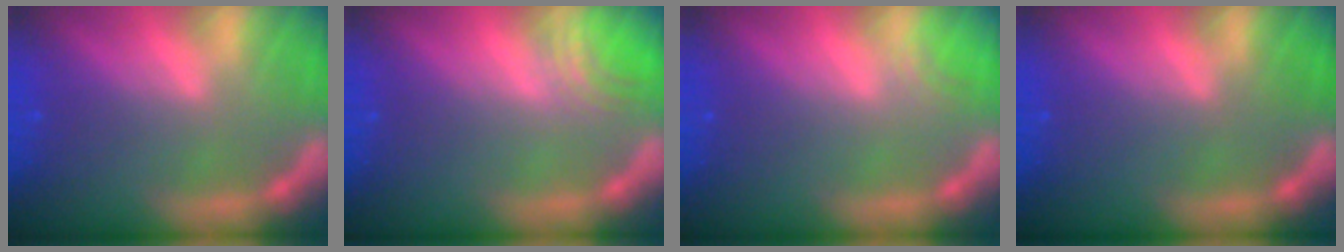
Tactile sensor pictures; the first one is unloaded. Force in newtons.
{"total": 2.5}
{"total": 0.9}
{"total": 0.0}